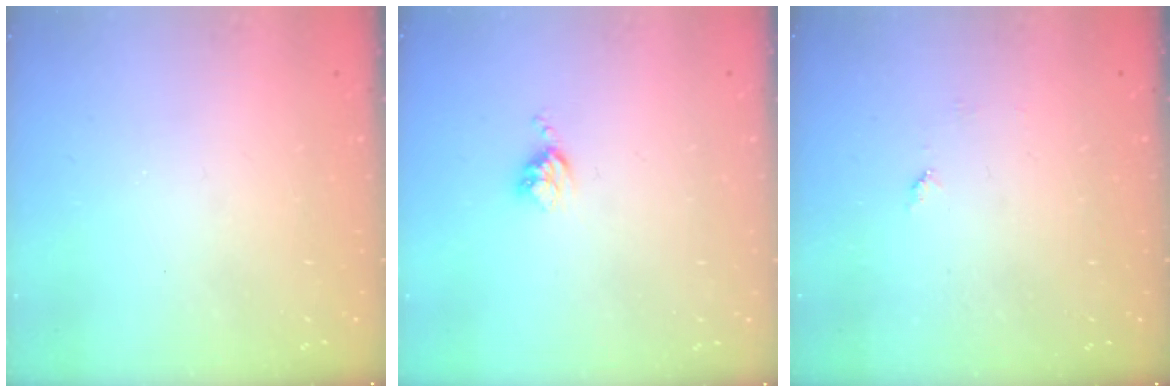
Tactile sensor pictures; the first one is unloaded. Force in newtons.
{"total": 3.6, "press": 3.6, "slide": 0.6}
{"total": 4.3, "press": 4.3, "slide": 0.5}